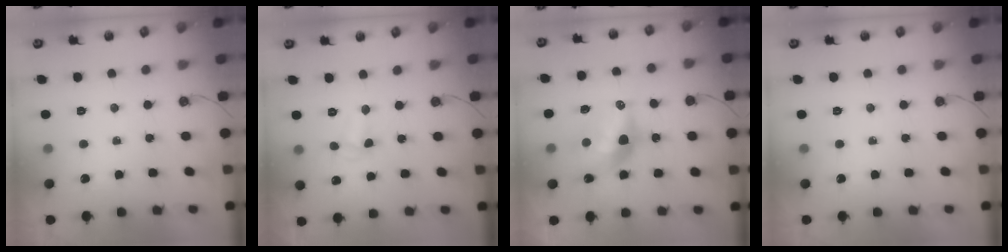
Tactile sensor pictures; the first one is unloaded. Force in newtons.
{"total": 2.9, "press": 2.9, "slide": 0.3}
{"total": 12.7, "press": 12.7, "slide": 0.8}
{"total": 0.0}